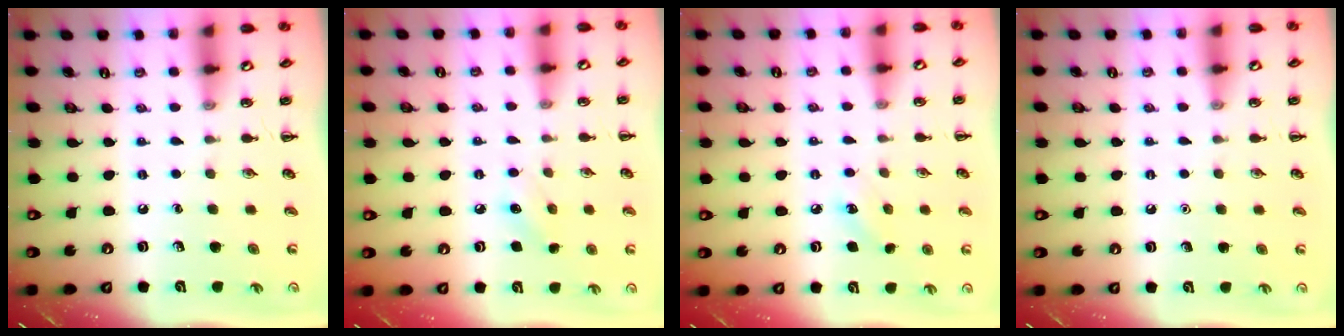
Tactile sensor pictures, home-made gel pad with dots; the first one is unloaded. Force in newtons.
{"total": 5.8, "press": 5.6, "slide": 1.3}
{"total": 5.2, "press": 5.0, "slide": 1.3}
{"total": 1.6, "press": 1.6, "slide": 0.1}